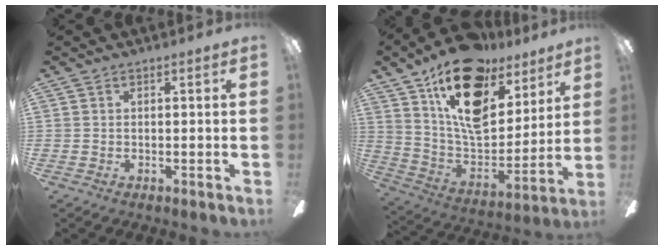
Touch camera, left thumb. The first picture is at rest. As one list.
[{"total": 21.4, "force": [13.4, 11.5, 12.1], "torque": [-0.196, -0.082, 0.238]}]